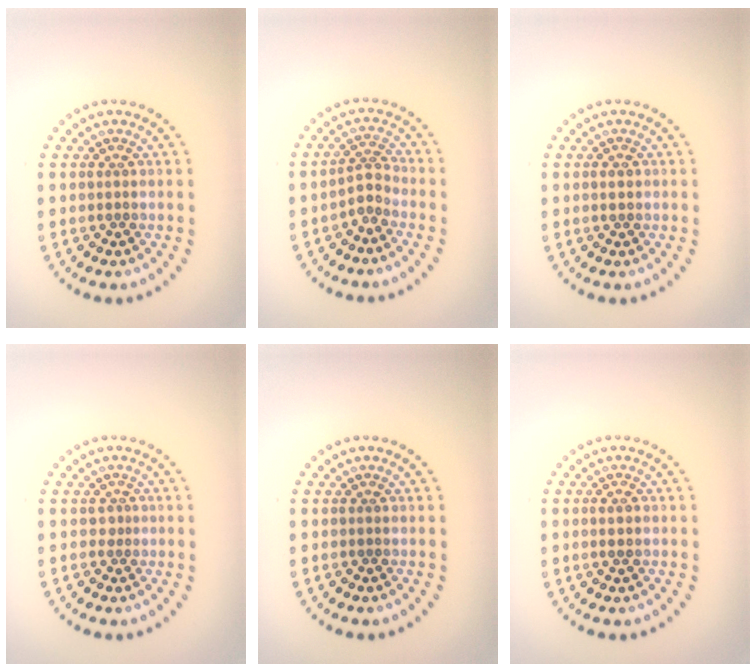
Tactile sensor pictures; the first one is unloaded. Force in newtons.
{"total": 1.9, "press": 1.4, "slide": 1.3}
{"total": 1.0, "press": 1.0, "slide": 0.1}
{"total": 0.8, "press": 0.5, "slide": 0.6}
{"total": 0.0}
{"total": 1.0, "press": 1.0, "slide": 0.4}